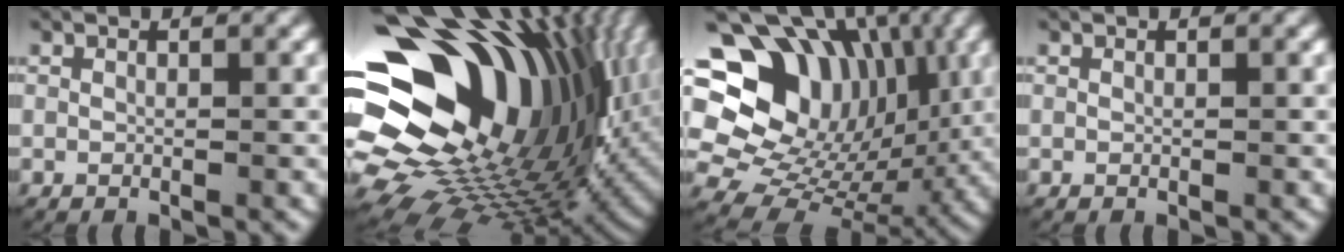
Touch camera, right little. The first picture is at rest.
{"total": 29.6, "force": [0.5, 20.9, 20.9], "torque": [-0.347, -0.017, 0.006]}
{"total": 17.8, "force": [3.9, 13.6, 10.8], "torque": [-0.222, -0.026, 0.070]}
{"total": 0.0}